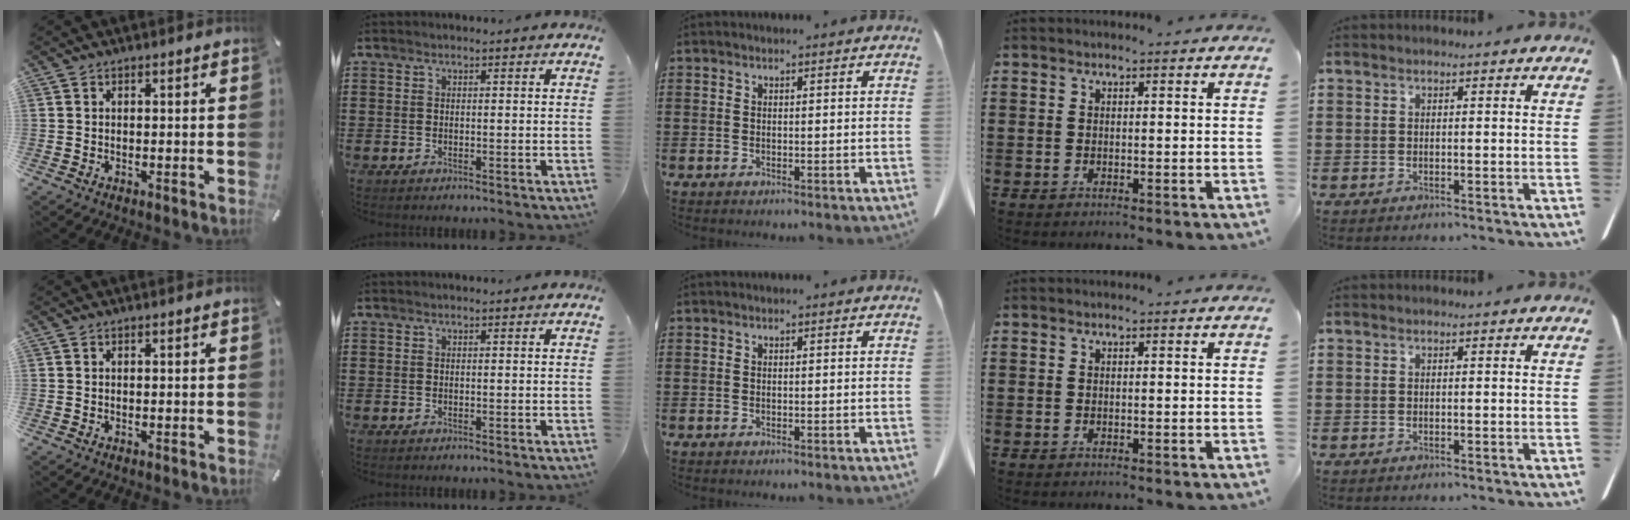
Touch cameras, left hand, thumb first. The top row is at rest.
{}